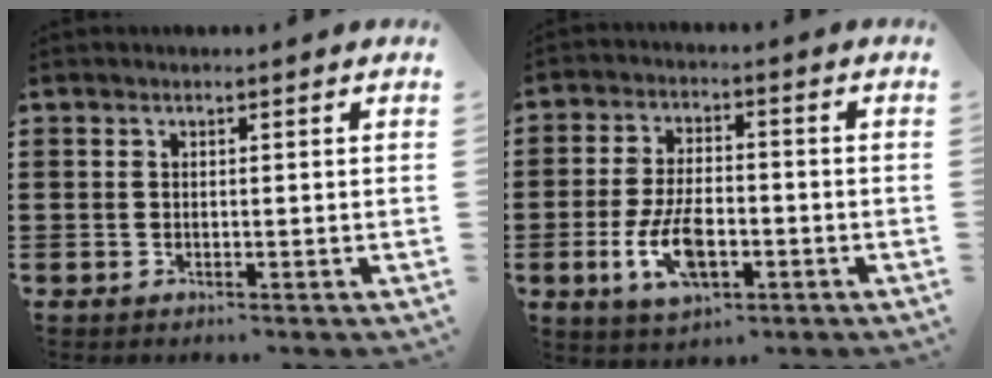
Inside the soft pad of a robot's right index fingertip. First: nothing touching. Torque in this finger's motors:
{"motor_torque": [2.14, 0.00, 0.92, 0.21]}